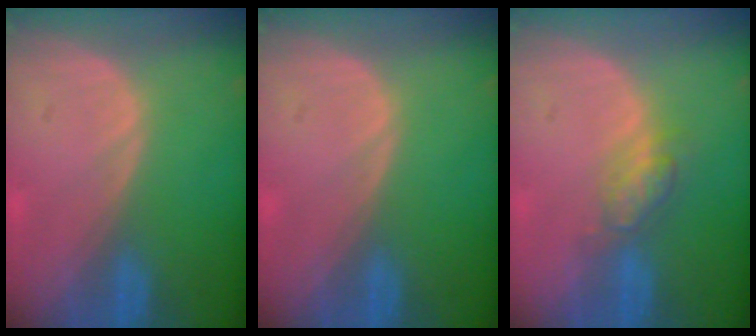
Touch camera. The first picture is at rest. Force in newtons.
{"total": 0.0}
{"total": 4.7, "press": 4.2, "slide": 2.1}